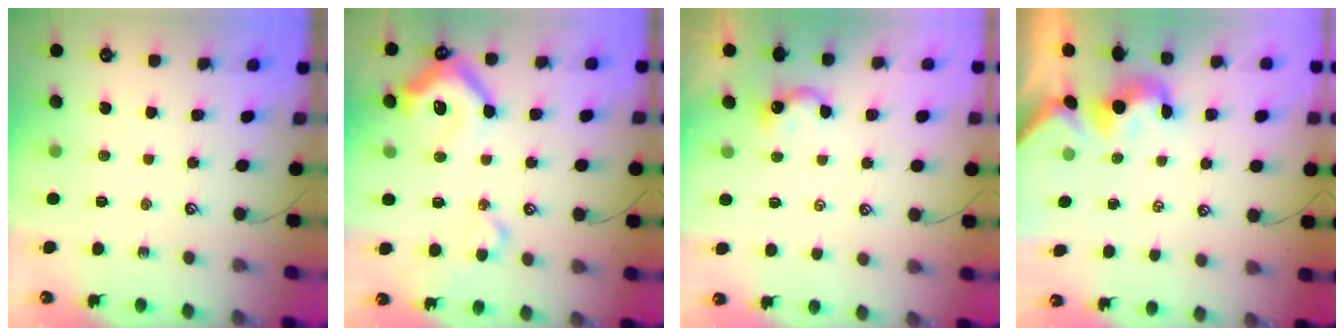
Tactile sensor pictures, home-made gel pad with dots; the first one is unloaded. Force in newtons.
{"total": 14.0, "press": 13.9, "slide": 1.2}
{"total": 2.5, "press": 2.5, "slide": 0.2}
{"total": 1.1, "press": 1.0, "slide": 0.3}